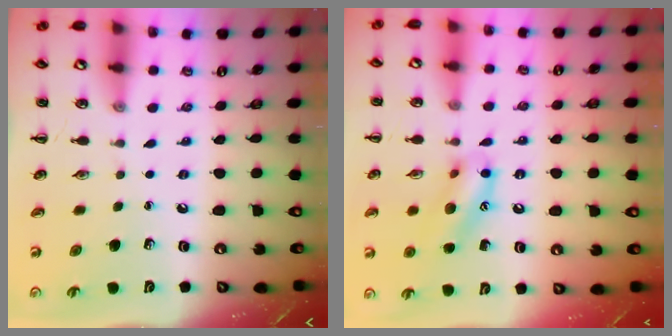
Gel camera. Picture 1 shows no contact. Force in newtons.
{"total": 13.5, "press": 13.4, "slide": 1.8}